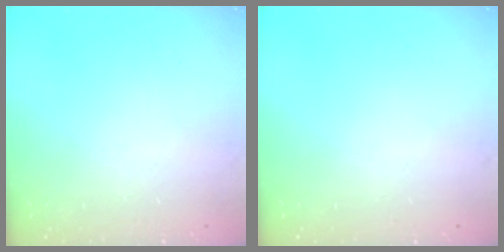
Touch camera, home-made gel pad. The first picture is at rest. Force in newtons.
{"total": 0.0}